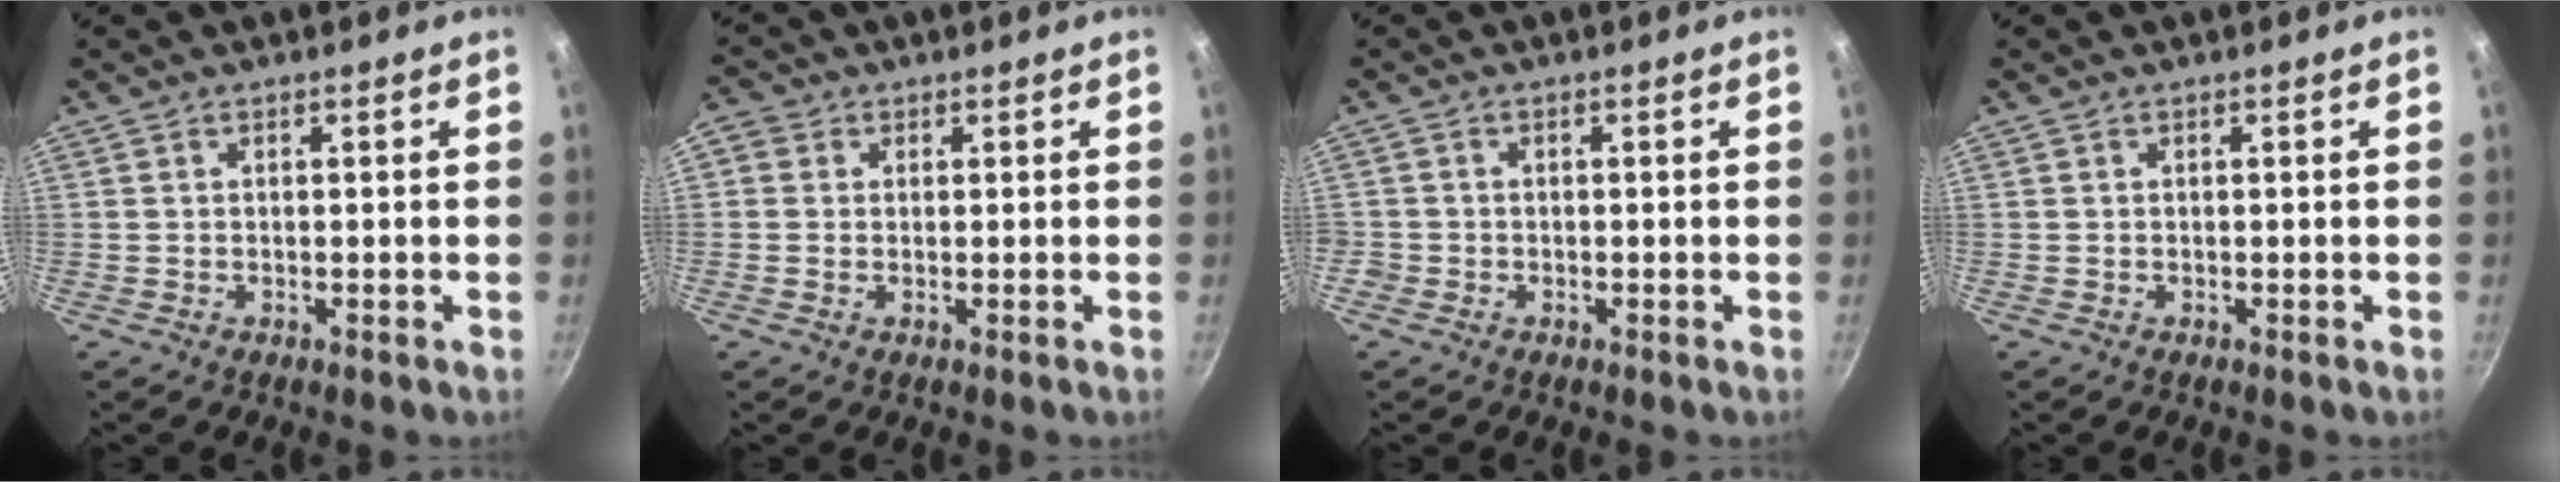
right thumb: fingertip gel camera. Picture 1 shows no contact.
{"total": 2.5, "force": [0.4, 2.3, 0.8], "torque": [-0.004, 0.002, -0.003]}
{"total": 1.1, "force": [-0.6, 0.9, 0.1], "torque": [-0.004, 0.002, -0.014]}
{"total": 0.0}